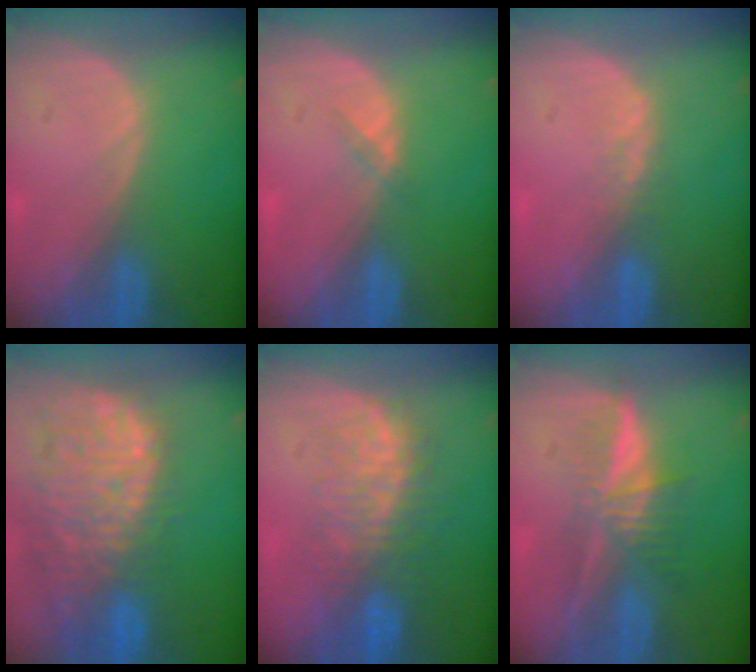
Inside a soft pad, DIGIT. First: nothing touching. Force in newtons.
{"total": 1.3, "press": 0.9, "slide": 0.9}
{"total": 1.7, "press": 1.4, "slide": 0.9}
{"total": 14.0, "press": 11.7, "slide": 7.7}
{"total": 8.5, "press": 7.7, "slide": 3.6}
{"total": 5.9, "press": 5.6, "slide": 2.0}